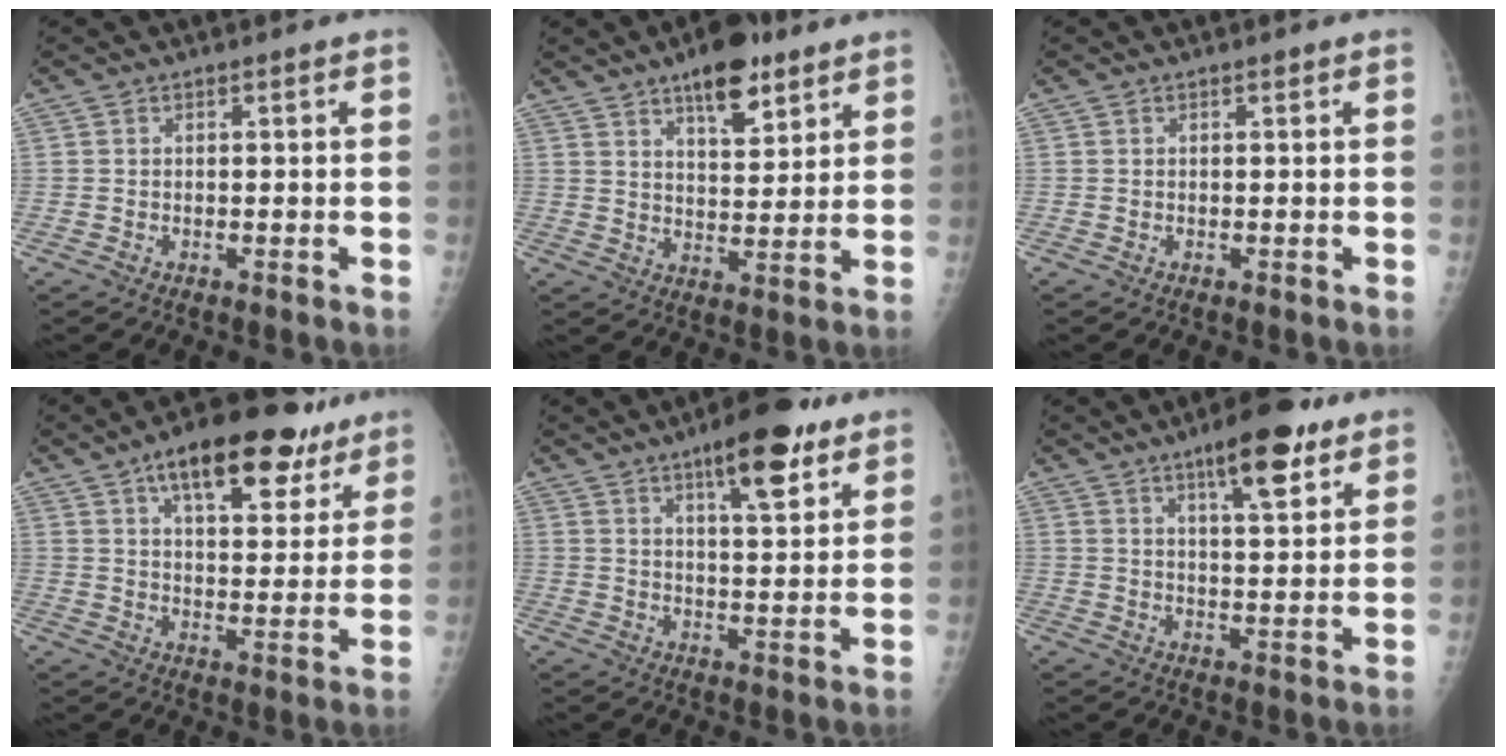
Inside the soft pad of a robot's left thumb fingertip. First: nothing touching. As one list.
[{"total": 9.9, "force": [6.2, 4.1, 6.6], "torque": [-0.077, -0.033, 0.094]}, {"total": 0.0}, {"total": 18.0, "force": [11.1, 7.8, 11.9], "torque": [-0.131, -0.028, 0.164]}, {"total": 12.4, "force": [7.5, 3.7, 9.2], "torque": [-0.111, -0.034, 0.108]}, {"total": 11.4, "force": [6.9, 3.3, 8.4], "torque": [-0.106, -0.032, 0.100]}]